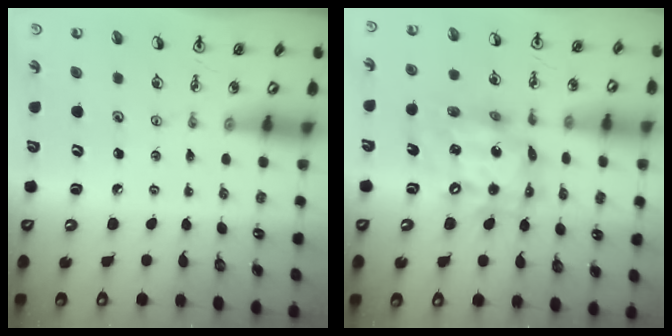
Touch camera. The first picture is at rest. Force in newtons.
{"total": 16.4, "press": 16.3, "slide": 1.4}